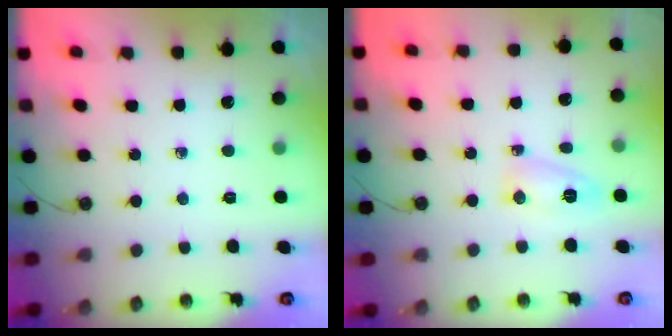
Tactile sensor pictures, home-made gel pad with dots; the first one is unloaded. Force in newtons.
{"total": 5.1, "press": 5.0, "slide": 0.8}